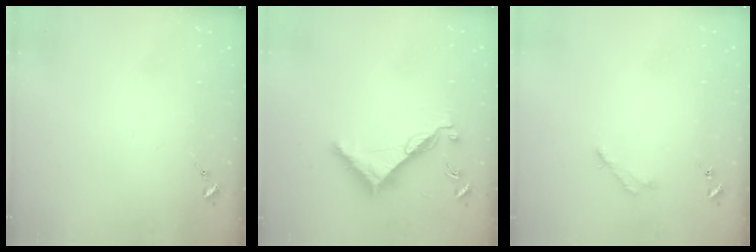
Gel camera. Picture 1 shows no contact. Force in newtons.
{"total": 8.2, "press": 8.2, "slide": 0.6}
{"total": 2.8, "press": 2.8, "slide": 0.3}